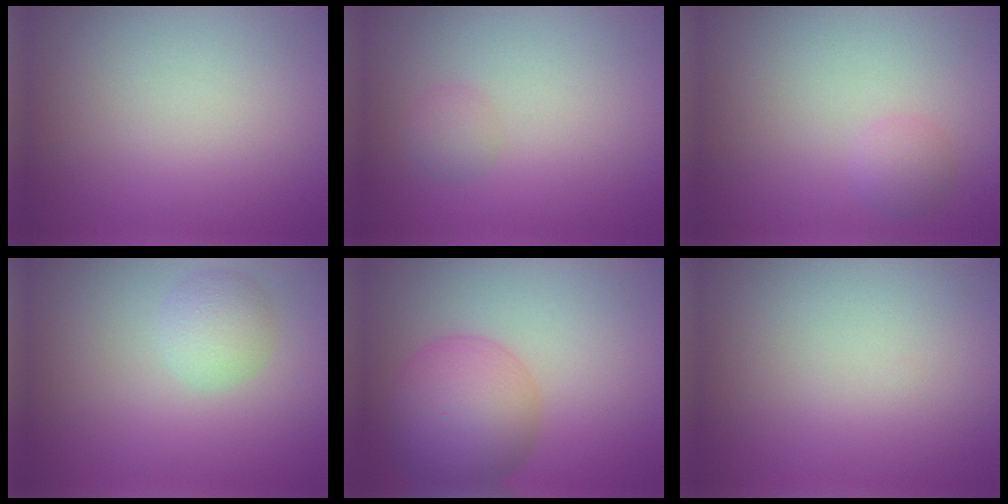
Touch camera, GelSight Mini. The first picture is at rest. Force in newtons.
{"total": 1.2, "press": 1.2, "slide": 0.0}
{"total": 1.3, "press": 1.3, "slide": 0.0}
{"total": 2.4, "press": 2.4, "slide": 0.1}
{"total": 7.5, "press": 7.5, "slide": 0.3}
{"total": 0.0}